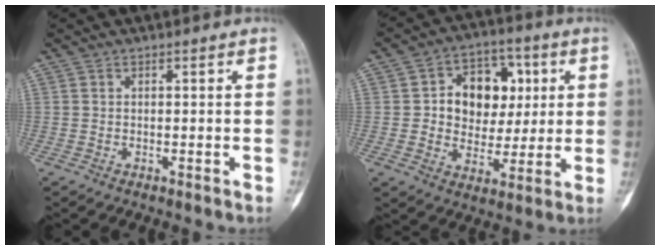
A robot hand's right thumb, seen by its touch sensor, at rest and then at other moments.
{"total": 13.7, "force": [2.5, 10.6, 8.4], "torque": [-0.068, 0.010, 0.041]}